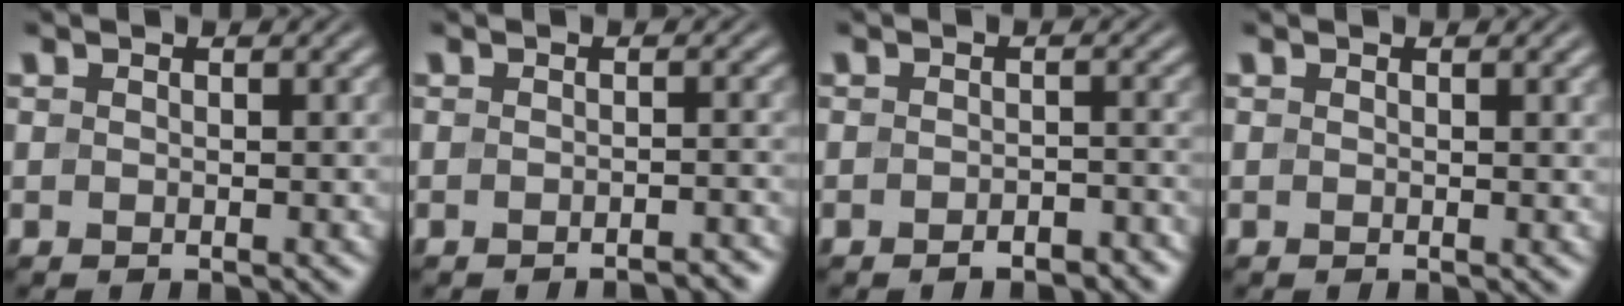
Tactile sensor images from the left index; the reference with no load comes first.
{"total": 2.1, "force": [-1.9, 0.3, 0.8], "torque": [0.002, 0.009, -0.022]}
{"total": 2.4, "force": [-1.8, 0.9, 1.3], "torque": [-0.016, 0.005, -0.023]}
{"total": 0.9, "force": [0.4, 0.2, 0.8], "torque": [-0.008, 0.003, 0.004]}